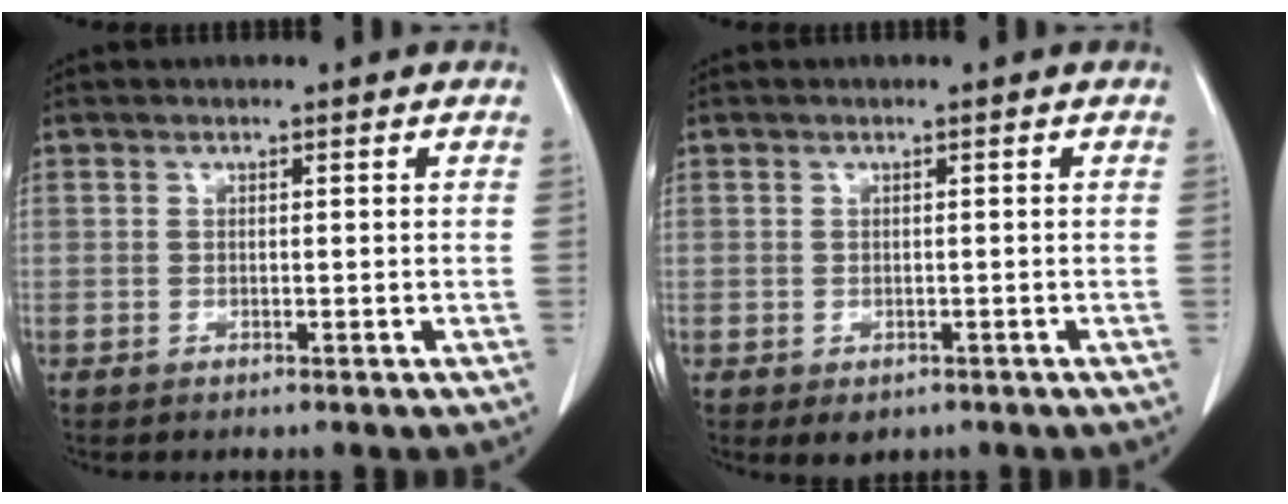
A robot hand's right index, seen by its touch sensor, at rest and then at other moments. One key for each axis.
{"total": 2.1, "fx": -1.1, "fy": 1.6, "fz": 0.9, "tx": -0.010, "ty": -0.001, "tz": -0.003}